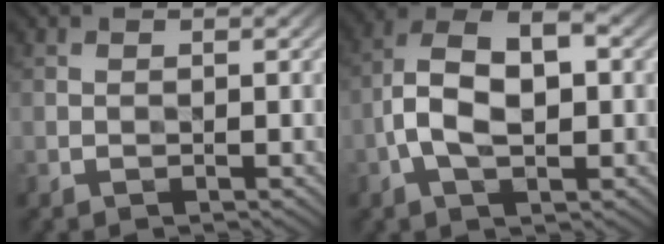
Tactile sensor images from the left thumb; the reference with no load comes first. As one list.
[{"total": 9.2, "force": [-0.9, 4.9, 7.8], "torque": [-0.147, 0.018, -0.022]}]